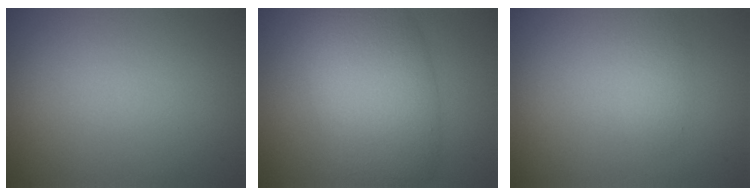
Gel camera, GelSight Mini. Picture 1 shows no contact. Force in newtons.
{"total": 8.8, "press": 8.8, "slide": 0.5}
{"total": 1.3, "press": 1.3, "slide": 0.1}